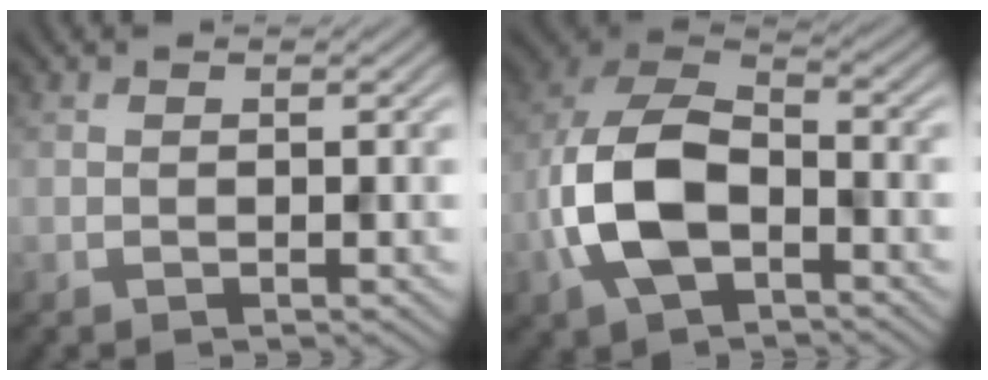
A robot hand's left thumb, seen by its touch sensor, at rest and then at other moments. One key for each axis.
{"total": 11.5, "fx": -3.8, "fy": 6.5, "fz": 8.7, "tx": -0.208, "ty": -0.003, "tz": -0.085}